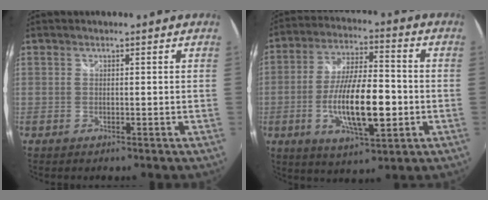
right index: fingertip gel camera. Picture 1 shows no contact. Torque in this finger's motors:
{"motor_torque": [0.65, -0.17, 0.72, 0.21]}